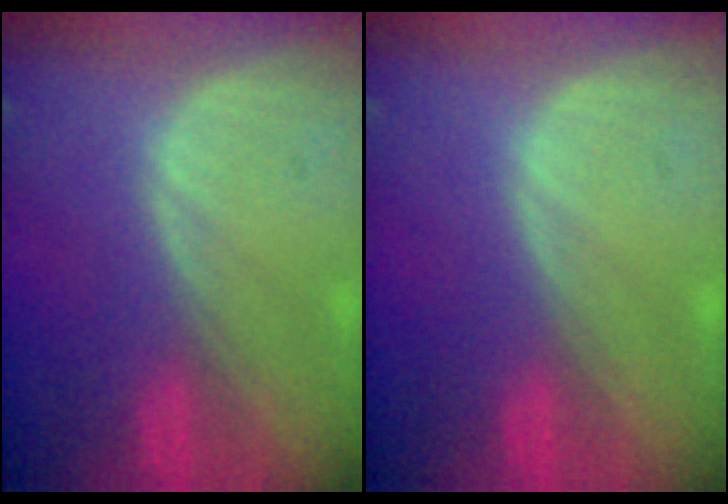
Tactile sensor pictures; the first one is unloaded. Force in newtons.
{"total": 0.0}